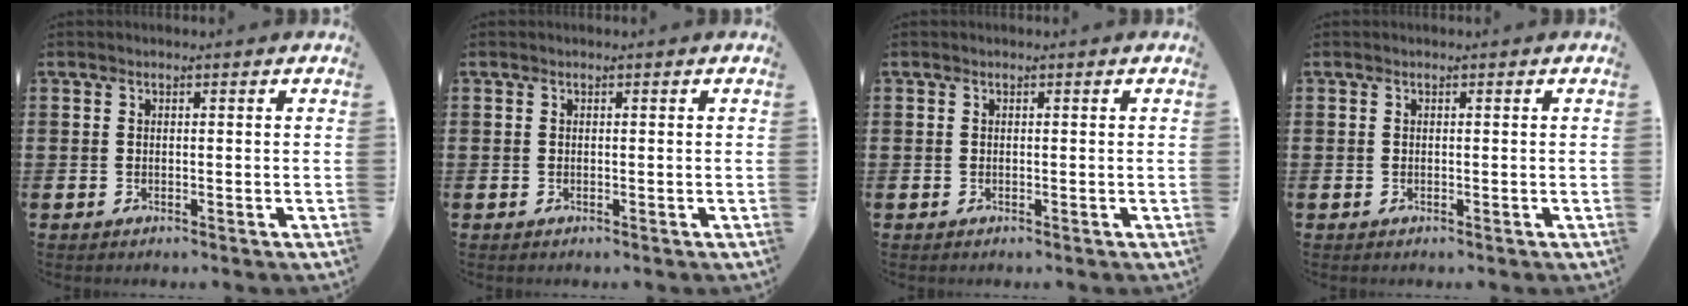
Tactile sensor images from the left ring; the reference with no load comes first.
{"total": 0.0}
{"total": 0.0}
{"total": 0.0}